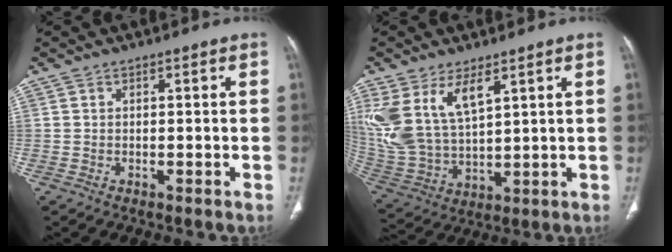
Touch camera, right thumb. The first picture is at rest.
{"total": 14.4, "force": [7.0, 6.9, 10.5], "torque": [-0.221, -0.025, 0.158]}